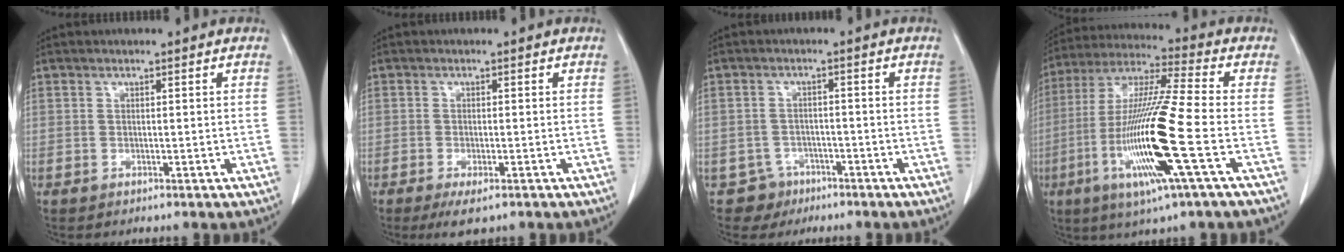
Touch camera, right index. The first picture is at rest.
{"total": 3.5, "force": [-2.2, 0.9, 2.6], "torque": [-0.044, -0.007, -0.031]}
{"total": 3.6, "force": [-2.2, 2.8, -0.6], "torque": [0.013, 0.013, -0.034]}
{"total": 18.2, "force": [-5.3, -0.1, 17.4], "torque": [-0.360, -0.020, -0.108]}